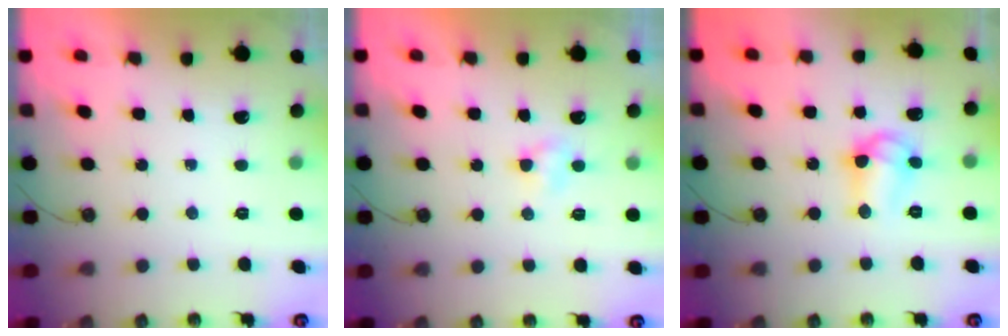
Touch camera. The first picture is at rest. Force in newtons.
{"total": 3.8, "press": 3.7, "slide": 0.7}
{"total": 9.0, "press": 8.9, "slide": 0.7}